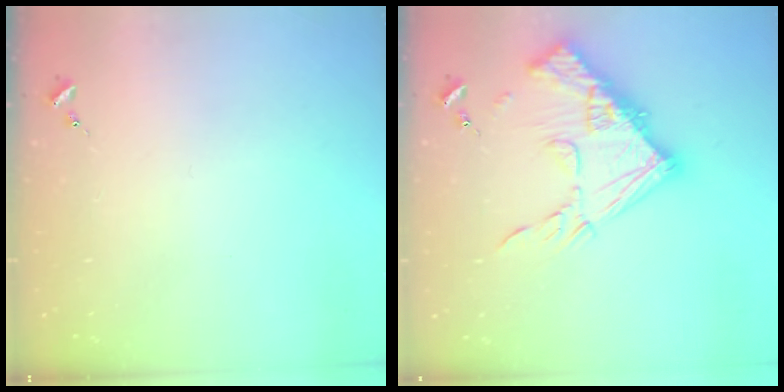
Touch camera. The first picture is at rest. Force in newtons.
{"total": 17.9, "press": 17.8, "slide": 1.7}